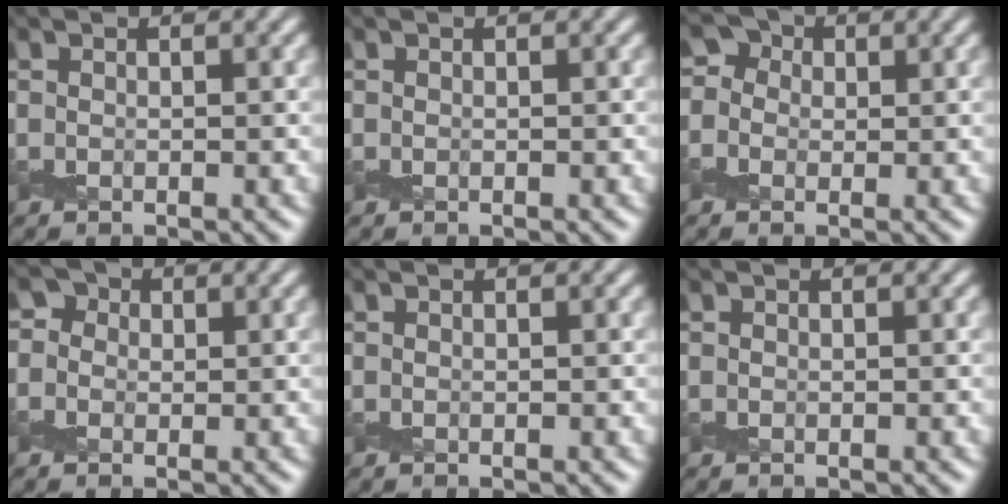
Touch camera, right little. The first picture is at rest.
{"total": 0.0}
{"total": 2.9, "force": [0.3, 2.7, 1.1], "torque": [-0.003, 0.009, -0.019]}
{"total": 3.0, "force": [0.8, 2.7, 1.2], "torque": [0.001, 0.011, -0.023]}
{"total": 0.0}
{"total": 0.0}